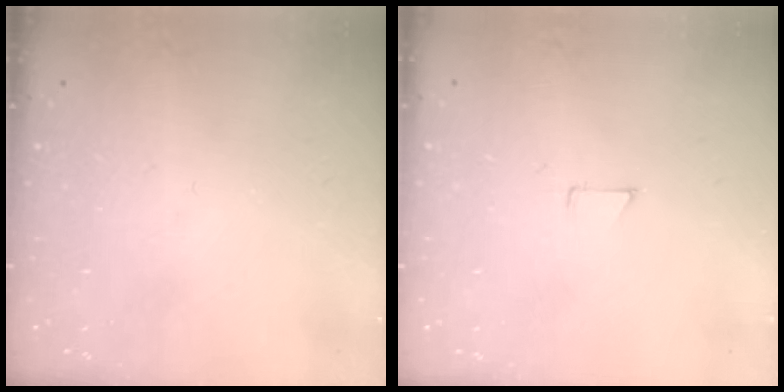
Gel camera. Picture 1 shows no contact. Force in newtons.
{"total": 4.1, "press": 4.1, "slide": 0.3}